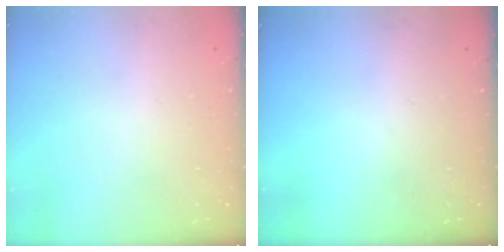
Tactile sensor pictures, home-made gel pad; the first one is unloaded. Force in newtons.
{"total": 0.0}